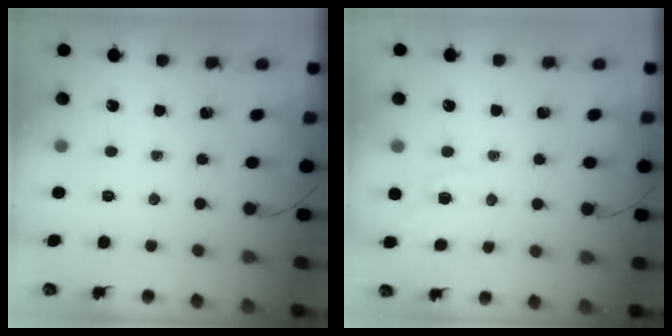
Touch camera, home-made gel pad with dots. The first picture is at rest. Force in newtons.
{"total": 2.2, "press": 1.6, "slide": 1.6}